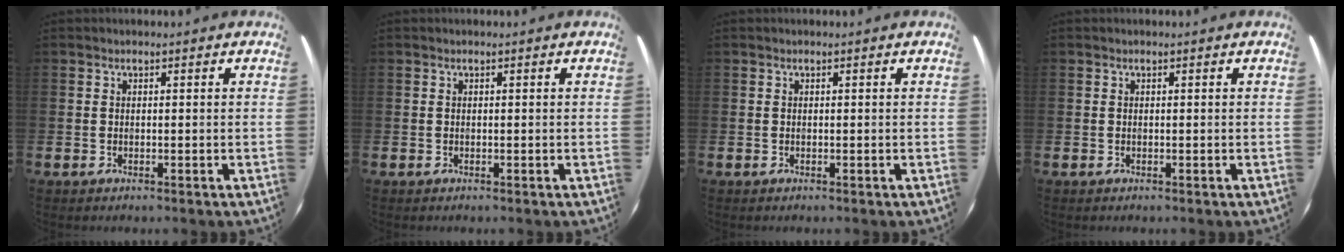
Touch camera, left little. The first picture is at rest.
{"total": 0.0}
{"total": 0.0}
{"total": 0.0}